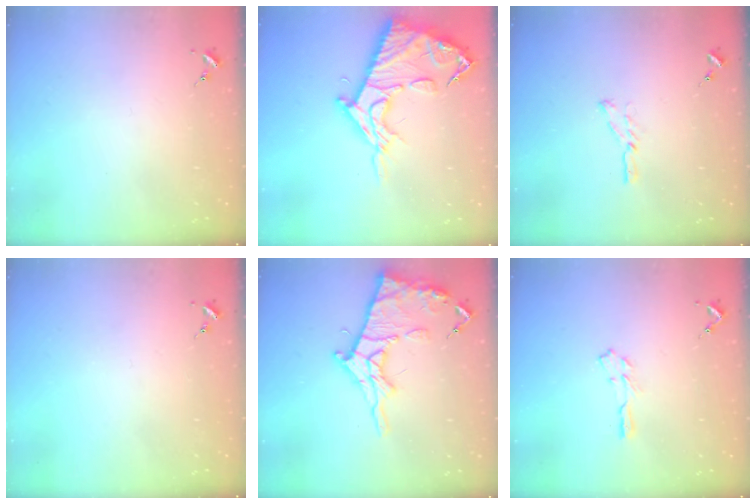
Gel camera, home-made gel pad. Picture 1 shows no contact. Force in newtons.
{"total": 17.0, "press": 16.9, "slide": 1.7}
{"total": 4.8, "press": 4.8, "slide": 0.6}
{"total": 0.0}
{"total": 16.4, "press": 16.3, "slide": 1.7}
{"total": 3.6, "press": 3.6, "slide": 0.4}